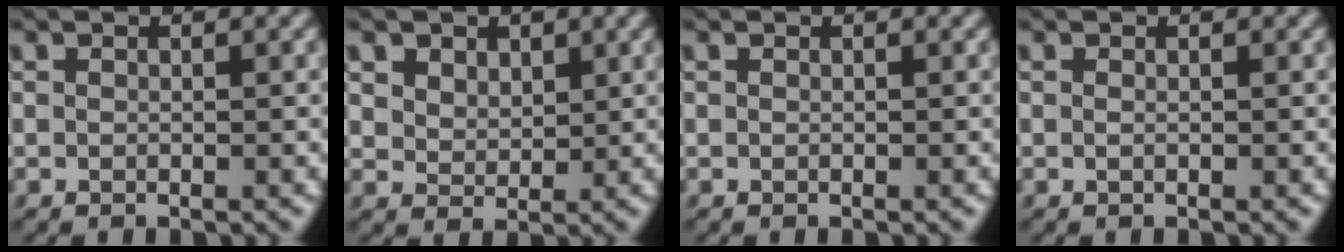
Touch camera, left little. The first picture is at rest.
{"total": 3.8, "force": [2.3, 2.6, 1.6], "torque": [-0.065, -0.007, 0.051]}
{"total": 0.0}
{"total": 0.0}